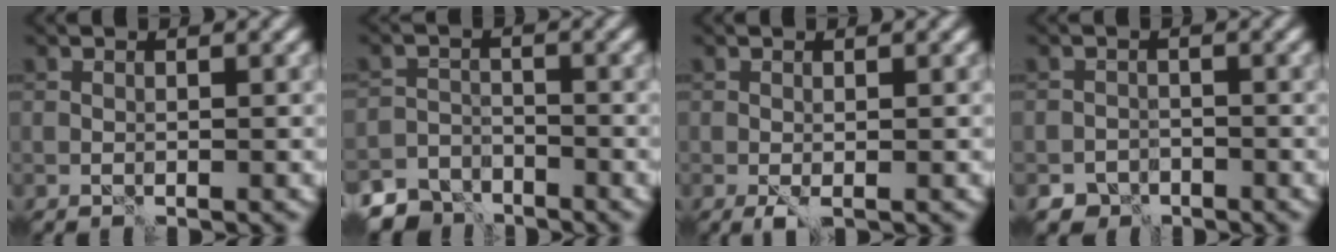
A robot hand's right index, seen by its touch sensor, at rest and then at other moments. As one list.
[{"total": 4.7, "force": [-4.2, 2.2, 0.5], "torque": [0.001, -0.010, -0.070]}, {"total": 1.0, "force": [-0.4, 0.3, 0.9], "torque": [-0.020, -0.003, -0.008]}, {"total": 2.9, "force": [-2.3, 1.7, 0.2], "torque": [0.012, 0.007, -0.035]}]